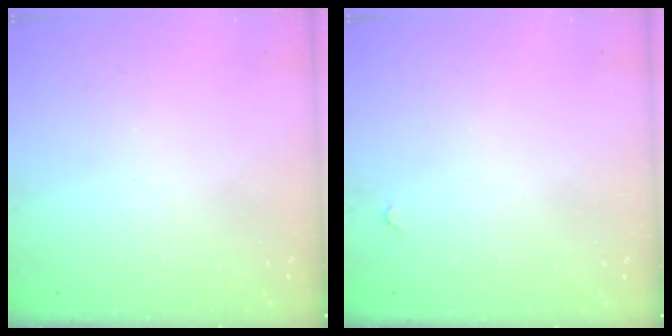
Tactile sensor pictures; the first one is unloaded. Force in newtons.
{"total": 2.8, "press": 2.8, "slide": 0.4}